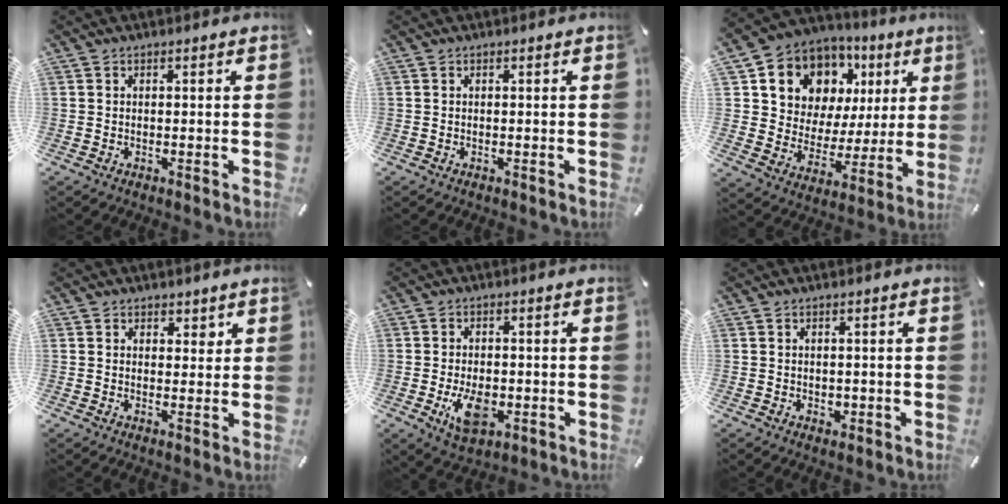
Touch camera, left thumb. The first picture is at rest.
{"total": 0.0}
{"total": 11.1, "force": [6.5, 8.6, 2.6], "torque": [-0.055, -0.064, 0.124]}
{"total": 2.7, "force": [1.6, 2.2, 0.4], "torque": [0.010, -0.007, 0.023]}
{"total": 8.3, "force": [-1.9, 5.2, 6.2], "torque": [-0.116, -0.002, -0.035]}
{"total": 1.3, "force": [0.0, 1.2, 0.5], "torque": [-0.010, 0.004, -0.002]}